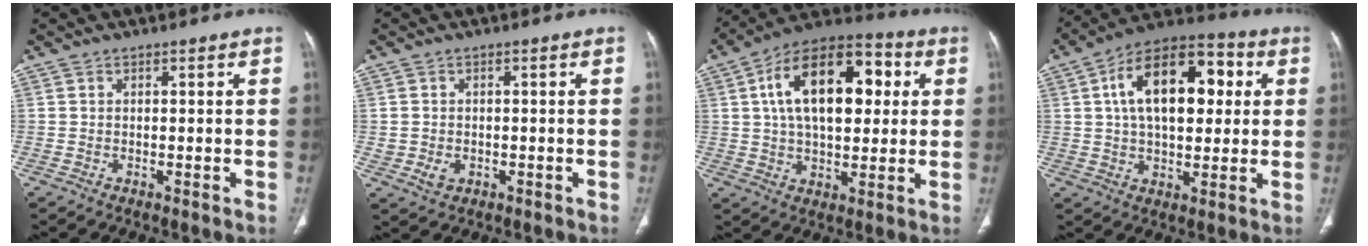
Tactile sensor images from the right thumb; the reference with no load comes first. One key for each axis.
{"total": 3.1, "fx": -0.6, "fy": 2.6, "fz": 1.5, "tx": -0.022, "ty": 0.002, "tz": 0.000}
{"total": 20.9, "fx": 4.7, "fy": 11.5, "fz": 16.8, "tx": -0.242, "ty": 0.018, "tz": 0.064}
{"total": 19.2, "fx": 4.2, "fy": 10.7, "fz": 15.4, "tx": -0.218, "ty": 0.021, "tz": 0.057}